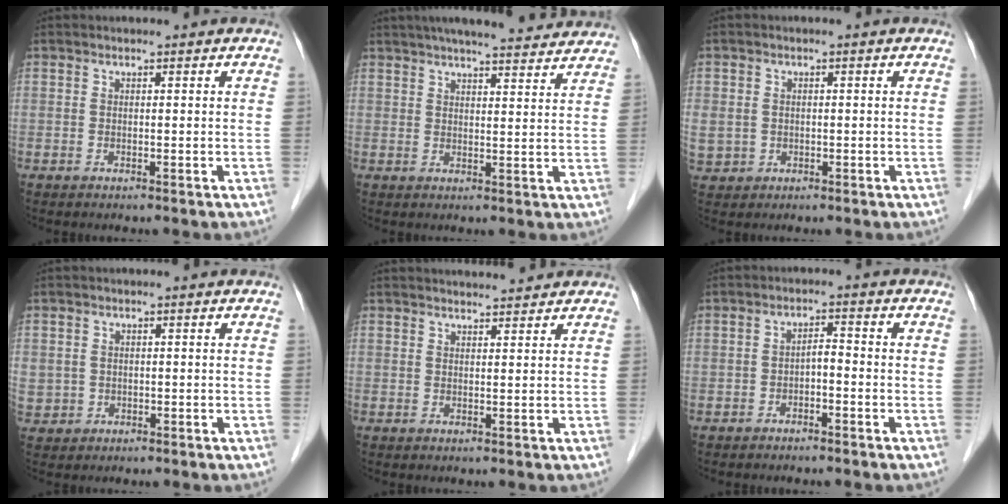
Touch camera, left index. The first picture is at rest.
{"total": 16.2, "force": [14.5, 2.0, 6.9], "torque": [-0.100, 0.028, 0.188]}
{"total": 6.7, "force": [-0.7, 6.0, 2.9], "torque": [-0.109, 0.008, 0.007]}
{"total": 3.3, "force": [-0.1, 3.2, 0.8], "torque": [-0.021, 0.005, 0.012]}
{"total": 3.4, "force": [3.4, 0.1, 0.4], "torque": [-0.012, 0.009, 0.050]}
{"total": 2.3, "force": [-1.1, 0.7, 1.8], "torque": [-0.030, 0.011, -0.018]}